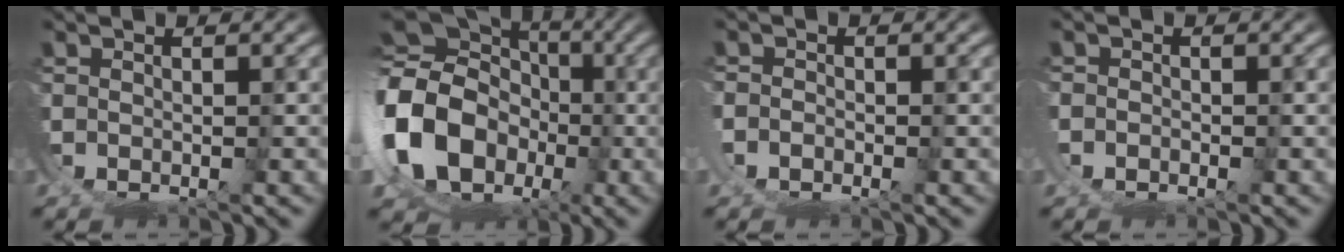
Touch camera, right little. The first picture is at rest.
{"total": 11.8, "force": [0.5, 10.3, 5.8], "torque": [-0.163, -0.031, 0.014]}
{"total": 2.1, "force": [-1.3, 1.7, -0.1], "torque": [-0.004, -0.013, -0.021]}
{"total": 1.4, "force": [-0.8, 1.1, -0.3], "torque": [0.002, -0.010, -0.013]}